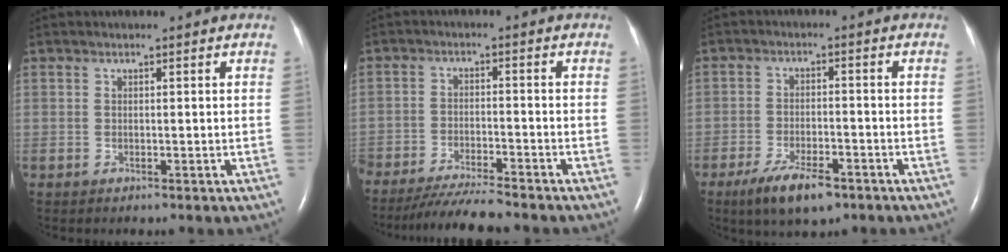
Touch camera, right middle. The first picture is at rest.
{"total": 8.8, "force": [-8.0, 0.0, 3.6], "torque": [-0.055, -0.025, -0.135]}
{"total": 7.5, "force": [-4.9, 2.3, 5.1], "torque": [-0.103, -0.009, -0.080]}